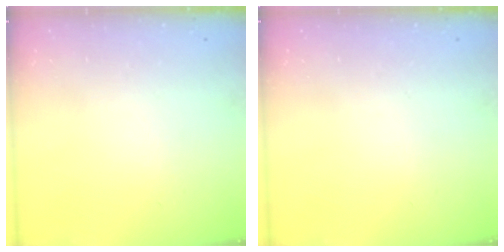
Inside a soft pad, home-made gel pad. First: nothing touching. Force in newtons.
{"total": 0.0}